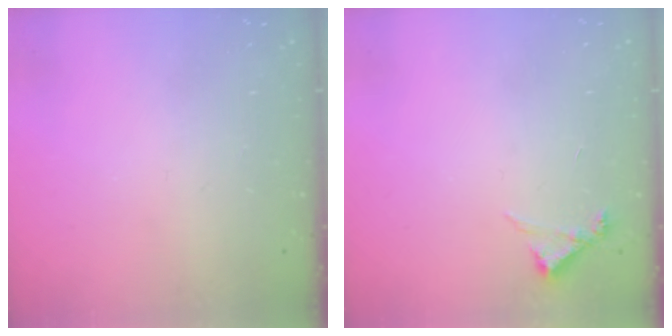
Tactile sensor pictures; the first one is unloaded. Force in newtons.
{"total": 5.0, "press": 5.0, "slide": 0.5}